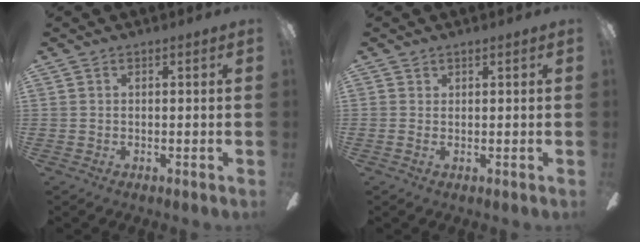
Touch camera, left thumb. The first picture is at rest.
{"total": 0.7, "force": [0.4, 0.1, 0.6], "torque": [-0.012, -0.002, 0.007]}